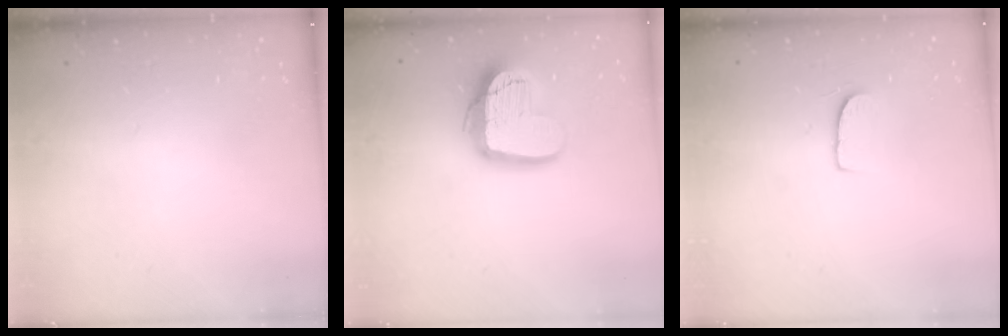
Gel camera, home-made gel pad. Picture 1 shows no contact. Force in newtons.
{"total": 16.3, "press": 16.3, "slide": 1.3}
{"total": 5.7, "press": 5.6, "slide": 0.5}